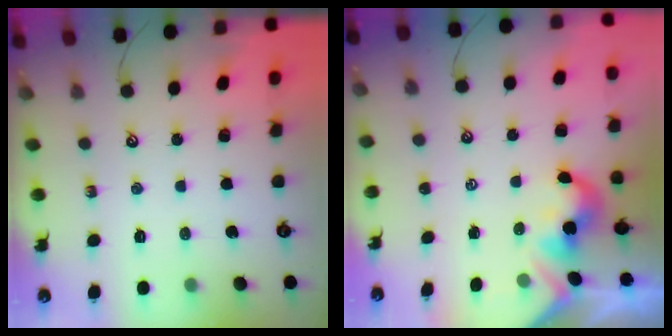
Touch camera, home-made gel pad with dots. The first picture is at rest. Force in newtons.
{"total": 2.1, "press": 2.1, "slide": 0.3}